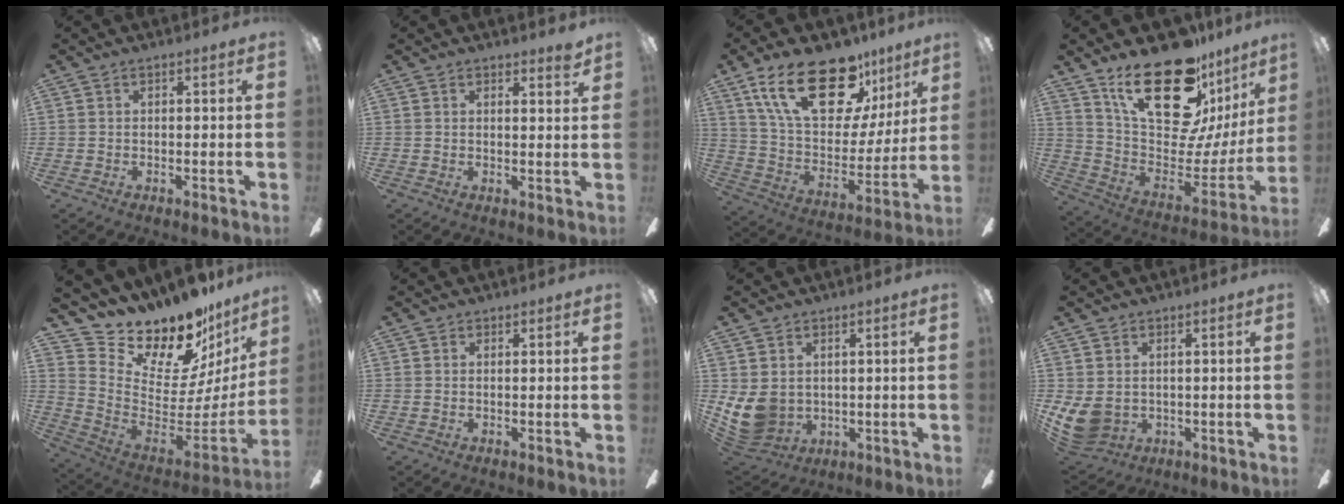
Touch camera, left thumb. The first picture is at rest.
{"total": 1.9, "force": [1.8, 0.3, 0.7], "torque": [0.001, -0.010, 0.028]}
{"total": 24.4, "force": [15.0, 11.7, 15.2], "torque": [-0.253, -0.076, 0.267]}
{"total": 27.5, "force": [17.4, 12.0, 17.5], "torque": [-0.293, -0.128, 0.311]}
{"total": 15.3, "force": [13.9, 5.2, 3.7], "torque": [-0.060, -0.135, 0.246]}
{"total": 0.0}
{"total": 9.6, "force": [0.2, 8.5, 4.5], "torque": [-0.126, -0.006, 0.007]}
{"total": 7.8, "force": [-0.4, 6.7, 3.9], "torque": [-0.103, -0.003, -0.006]}